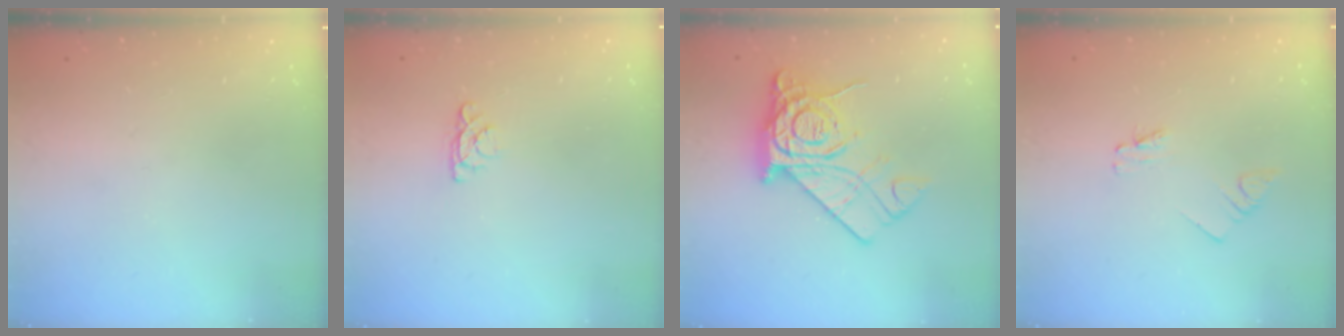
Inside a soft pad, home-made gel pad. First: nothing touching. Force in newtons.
{"total": 4.0, "press": 4.0, "slide": 0.5}
{"total": 18.3, "press": 18.2, "slide": 1.7}
{"total": 1.6, "press": 1.6, "slide": 0.2}